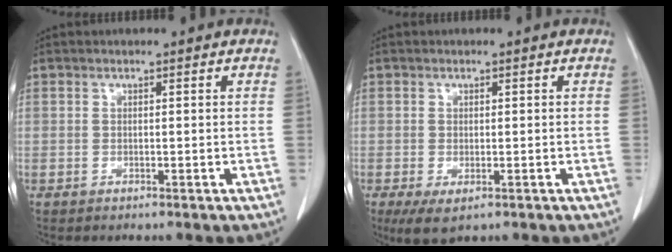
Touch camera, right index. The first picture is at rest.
{"total": 4.0, "force": [-2.0, 1.6, 3.1], "torque": [-0.054, -0.012, -0.026]}